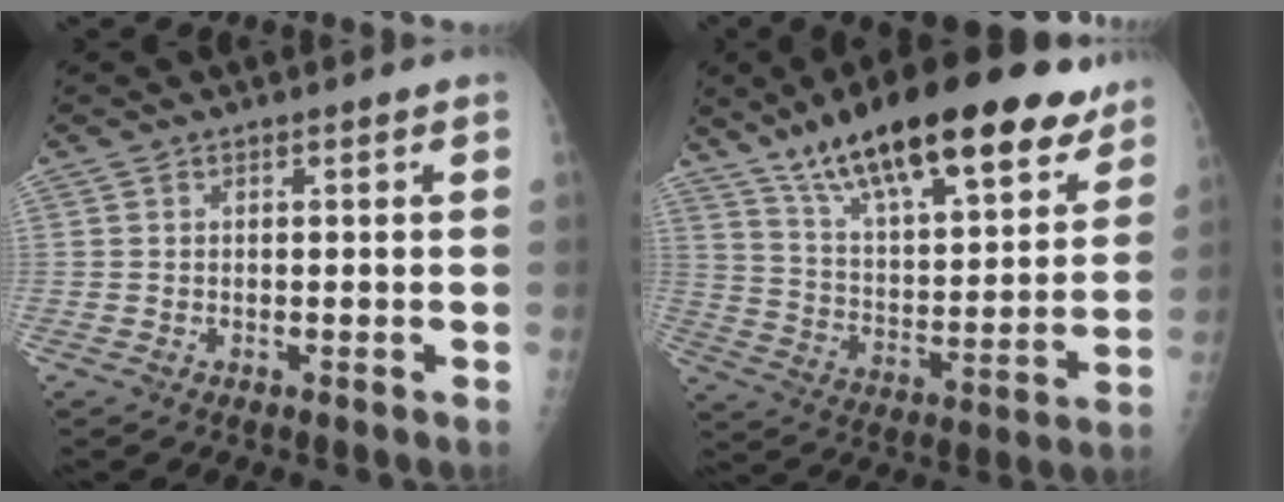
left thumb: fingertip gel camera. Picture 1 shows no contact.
{"total": 26.4, "force": [17.8, 8.7, 17.4], "torque": [-0.244, -0.049, 0.286]}